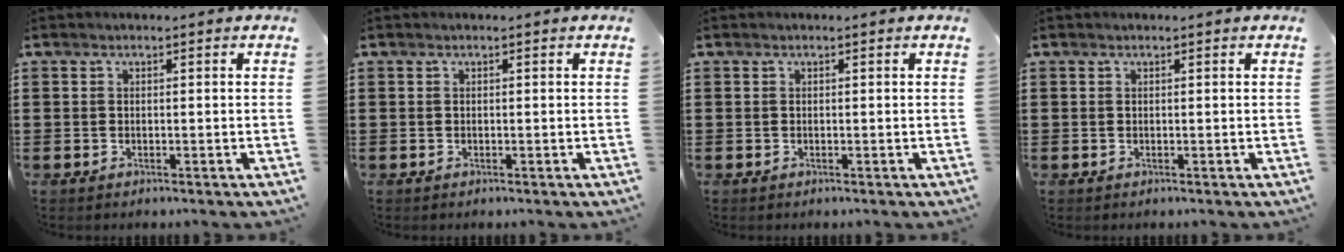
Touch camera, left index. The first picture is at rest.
{"total": 0.0}
{"total": 0.0}
{"total": 0.0}